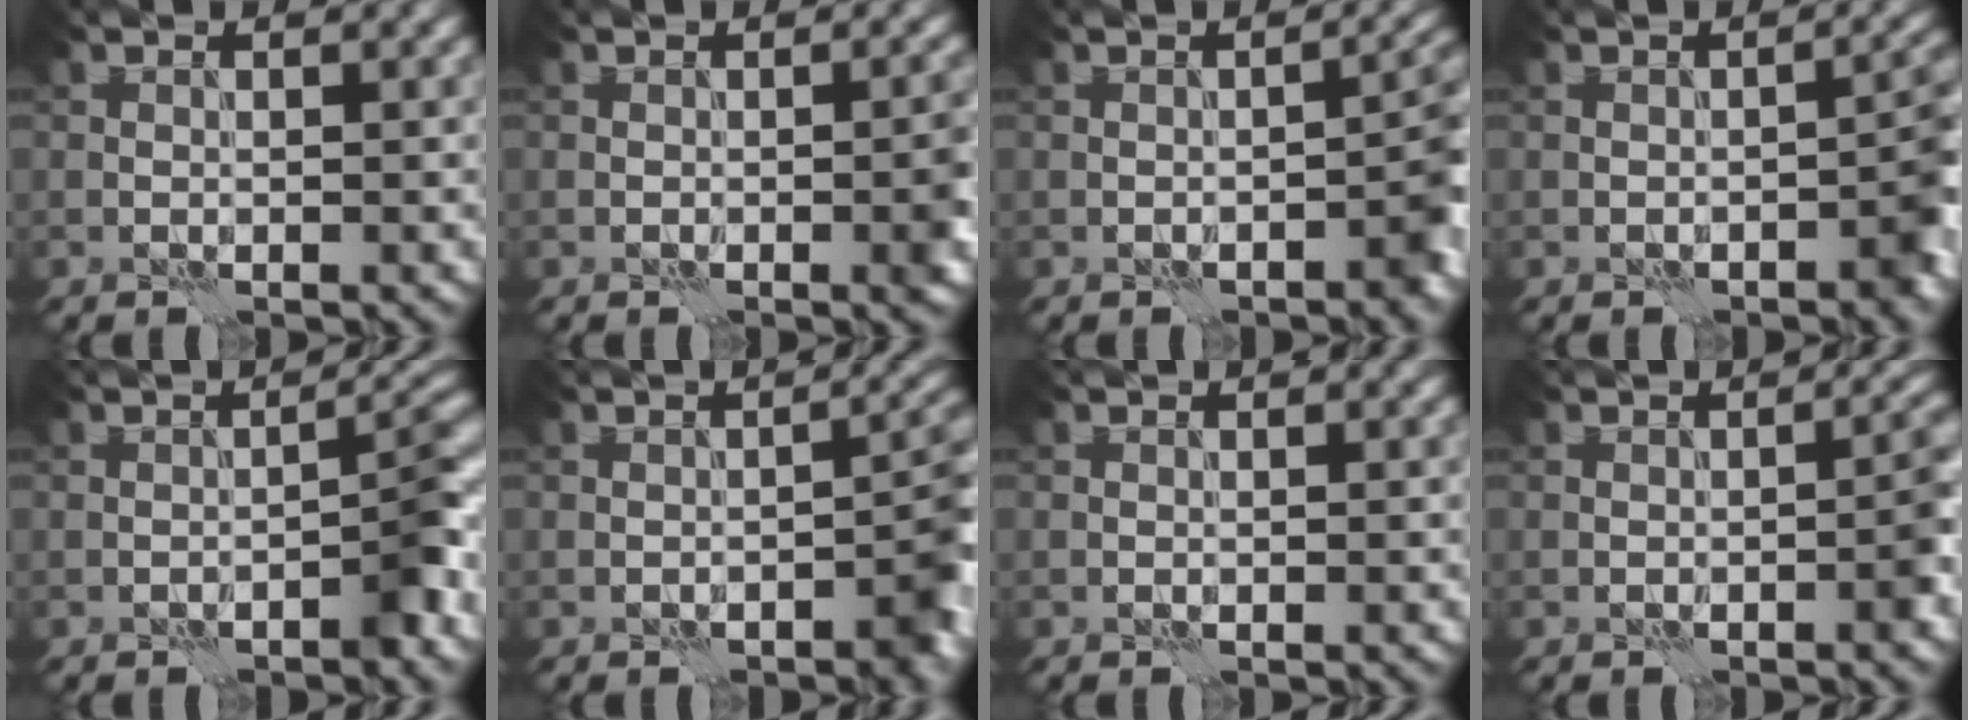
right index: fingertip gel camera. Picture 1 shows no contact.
{"total": 1.9, "force": [-0.6, 0.3, 1.7], "torque": [-0.023, 0.003, -0.010]}
{"total": 3.5, "force": [-1.6, 1.4, 2.8], "torque": [-0.028, 0.013, -0.022]}
{"total": 3.1, "force": [-1.4, 1.2, 2.5], "torque": [-0.026, 0.012, -0.020]}
{"total": 2.8, "force": [-1.6, 0.8, 2.2], "torque": [-0.028, 0.015, -0.026]}
{"total": 3.9, "force": [-1.8, 1.6, 3.1], "torque": [-0.029, 0.014, -0.025]}
{"total": 0.0}
{"total": 1.8, "force": [-0.8, 0.3, 1.6], "torque": [-0.022, 0.010, -0.013]}